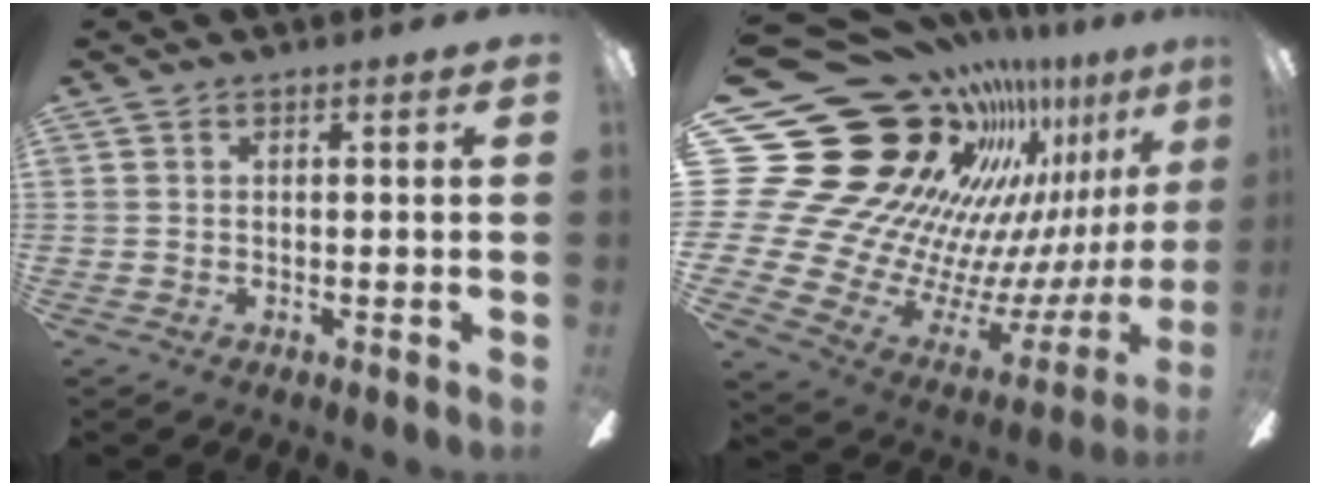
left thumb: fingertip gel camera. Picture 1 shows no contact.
{"total": 31.1, "force": [18.1, 19.2, 16.4], "torque": [-0.254, -0.220, 0.408]}